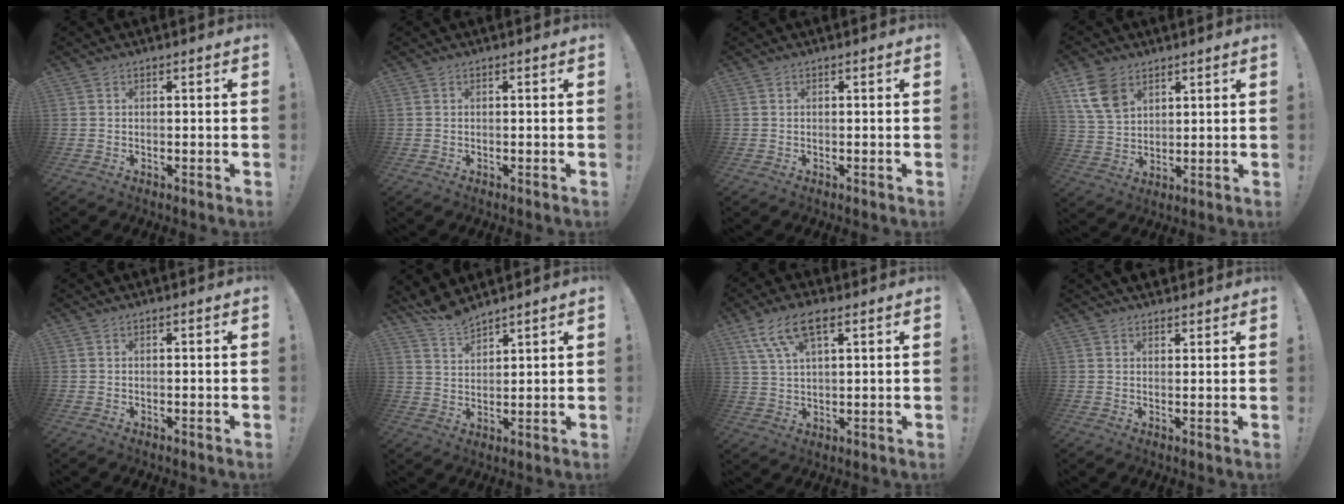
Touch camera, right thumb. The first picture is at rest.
{"total": 0.0}
{"total": 0.0}
{"total": 11.0, "force": [6.1, 7.3, 5.6], "torque": [-0.107, -0.020, 0.122]}
{"total": 0.0}
{"total": 6.3, "force": [6.1, 1.1, 1.2], "torque": [-0.042, -0.036, 0.117]}
{"total": 10.3, "force": [5.6, 4.1, 7.6], "torque": [-0.143, -0.011, 0.108]}
{"total": 2.5, "force": [2.2, 1.2, 0.2], "torque": [0.002, -0.012, 0.041]}